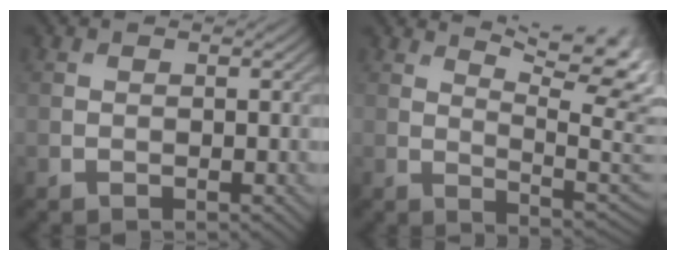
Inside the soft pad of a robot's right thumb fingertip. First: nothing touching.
{"total": 11.3, "force": [6.3, 3.0, 8.9], "torque": [-0.142, 0.005, 0.093]}